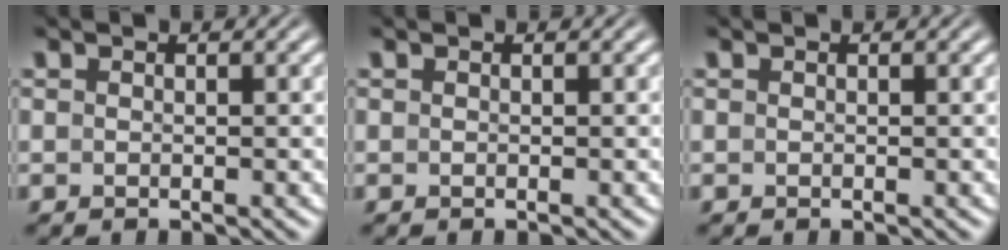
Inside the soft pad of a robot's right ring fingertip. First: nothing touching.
{"total": 0.0}
{"total": 0.0}